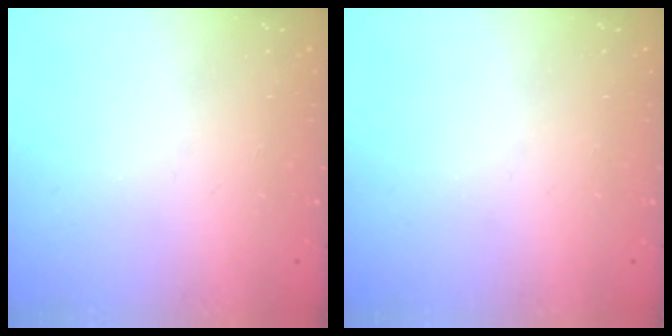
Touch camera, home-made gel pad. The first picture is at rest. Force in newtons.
{"total": 0.0}